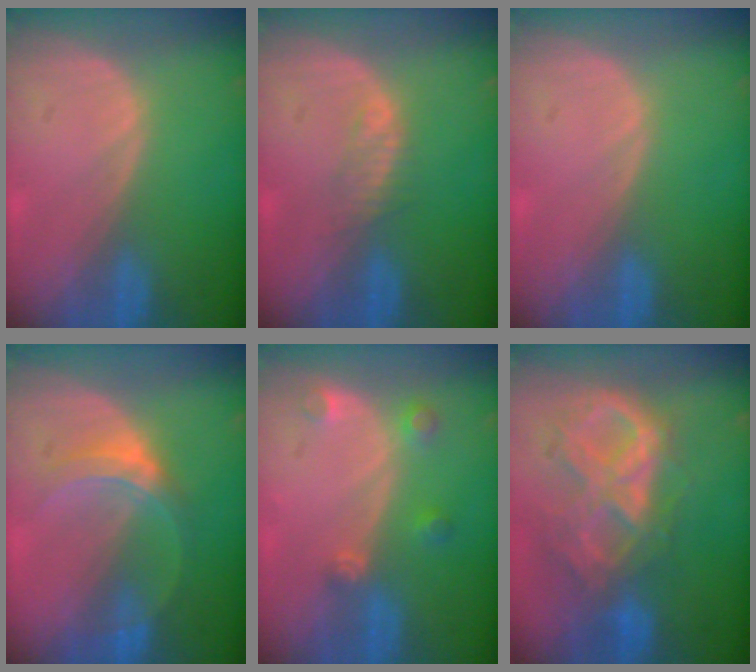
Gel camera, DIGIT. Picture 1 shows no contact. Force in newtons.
{"total": 1.8, "press": 1.8, "slide": 0.1}
{"total": 0.0}
{"total": 5.1, "press": 4.9, "slide": 1.5}
{"total": 3.0, "press": 2.9, "slide": 0.6}
{"total": 10.4, "press": 8.9, "slide": 5.5}